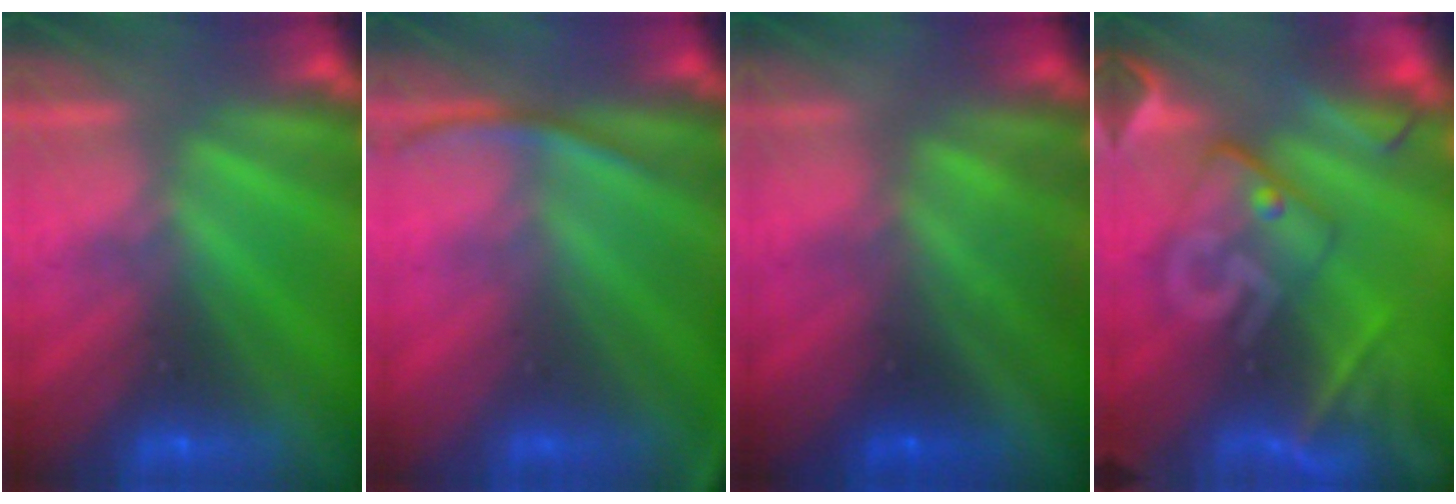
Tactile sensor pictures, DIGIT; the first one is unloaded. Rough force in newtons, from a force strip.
{"total": 2.8}
{"total": 1.4}
{"total": 7.1}